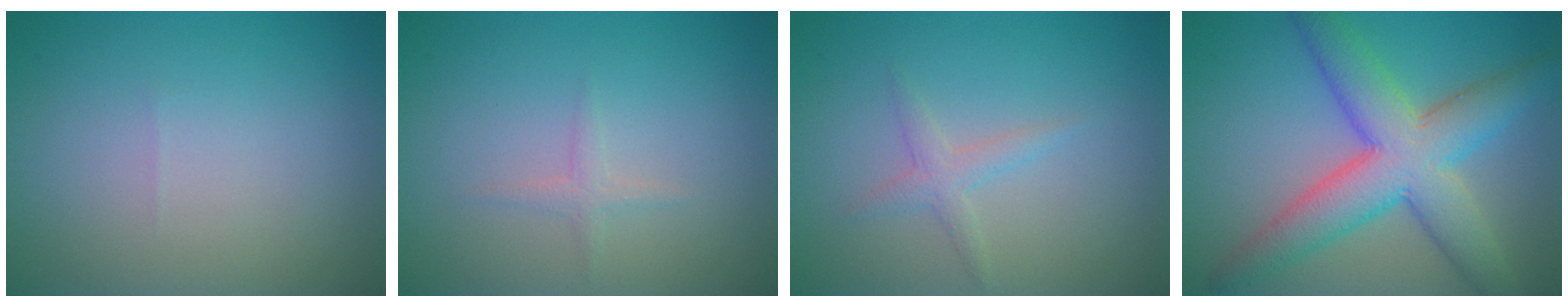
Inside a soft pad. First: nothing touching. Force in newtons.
{"total": 0.9, "press": 0.9, "slide": 0.0}
{"total": 1.6, "press": 1.6, "slide": 0.1}
{"total": 8.5, "press": 8.5, "slide": 0.3}